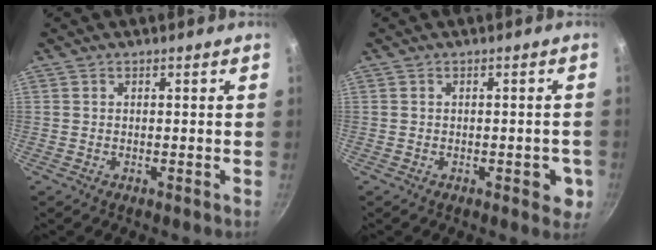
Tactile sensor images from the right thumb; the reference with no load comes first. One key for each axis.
{"total": 4.0, "fx": -1.2, "fy": 2.0, "fz": 3.3, "tx": -0.023, "ty": 0.004, "tz": -0.017}